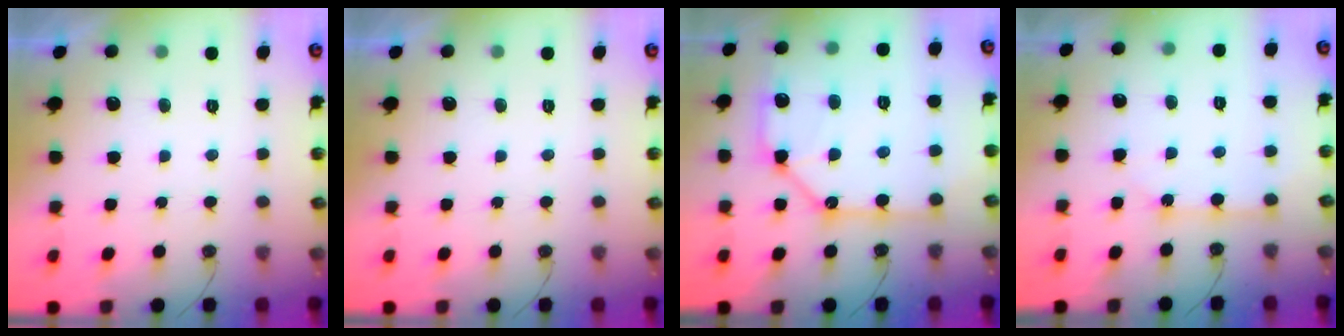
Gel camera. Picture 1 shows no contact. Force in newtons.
{"total": 0.0}
{"total": 15.2, "press": 15.0, "slide": 1.8}
{"total": 5.0, "press": 5.0, "slide": 0.3}